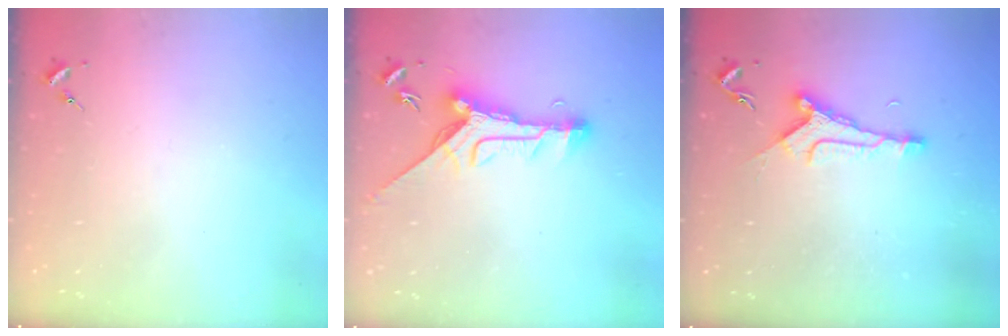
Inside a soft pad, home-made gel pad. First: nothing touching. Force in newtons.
{"total": 12.2, "press": 12.1, "slide": 1.2}
{"total": 8.7, "press": 8.7, "slide": 0.6}